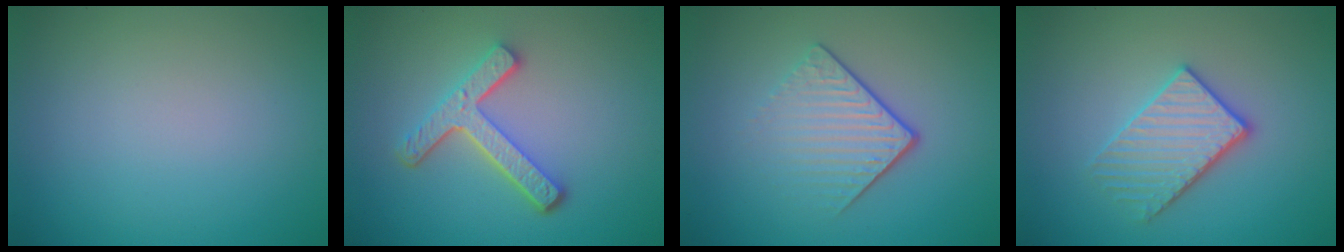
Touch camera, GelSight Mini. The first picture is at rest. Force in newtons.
{"total": 4.4, "press": 3.3, "slide": 2.9}
{"total": 4.2, "press": 2.5, "slide": 3.4}
{"total": 3.4, "press": 3.1, "slide": 1.2}